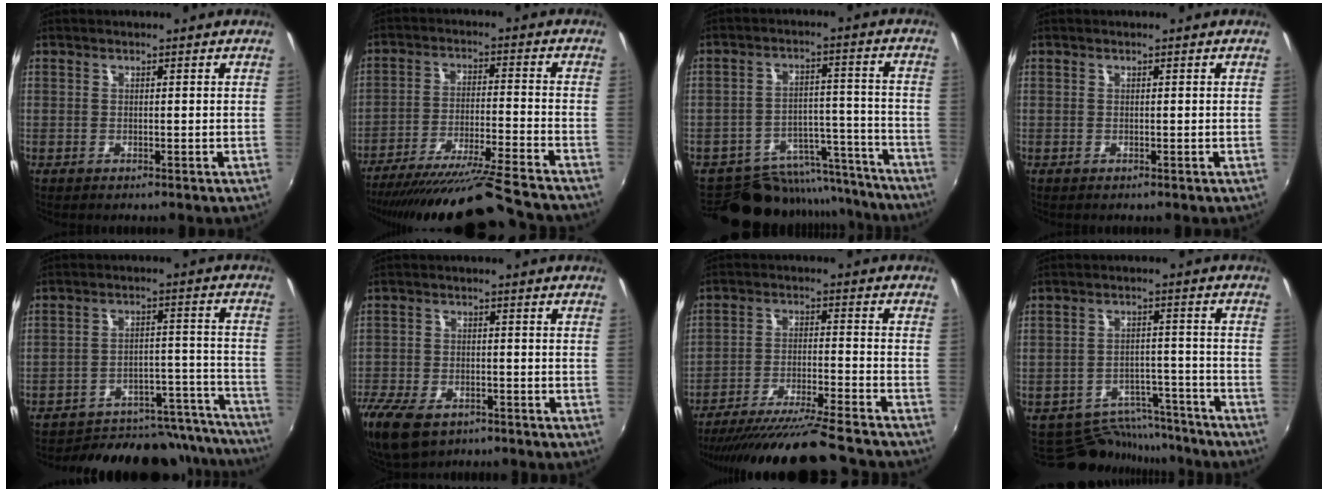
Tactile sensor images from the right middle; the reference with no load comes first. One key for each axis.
{"total": 19.7, "fx": -17.9, "fy": -0.9, "fz": 8.2, "tx": -0.153, "ty": -0.041, "tz": -0.282}
{"total": 18.3, "fx": -16.7, "fy": 6.7, "fz": 3.6, "tx": -0.071, "ty": 0.048, "tz": -0.221}
{"total": 0.0}
{"total": 26.6, "fx": -24.3, "fy": 8.0, "fz": 7.4, "tx": -0.104, "ty": 0.045, "tz": -0.297}
{"total": 14.0, "fx": -9.0, "fy": 7.6, "fz": 7.6, "tx": -0.199, "ty": -0.038, "tz": -0.161}
{"total": 19.1, "fx": -17.3, "fy": 0.2, "fz": 8.2, "tx": -0.159, "ty": -0.039, "tz": -0.270}
{"total": 11.5, "fx": -10.5, "fy": 4.4, "fz": 1.8, "tx": -0.040, "ty": 0.025, "tz": -0.141}